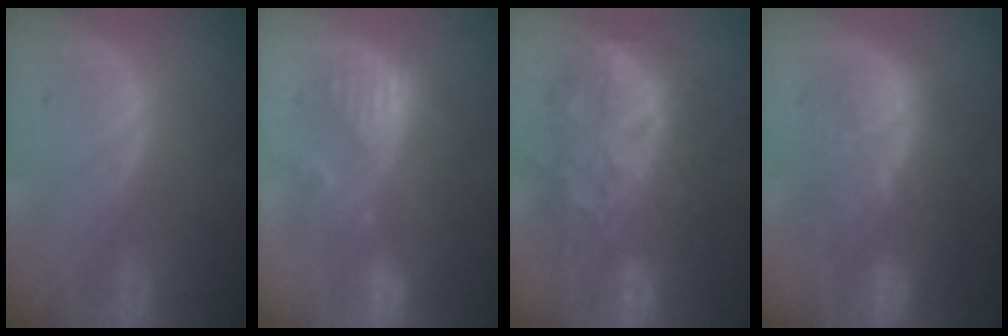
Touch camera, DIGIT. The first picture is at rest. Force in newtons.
{"total": 8.8, "press": 8.0, "slide": 3.8}
{"total": 12.2, "press": 12.2, "slide": 1.1}
{"total": 11.4, "press": 10.0, "slide": 5.5}